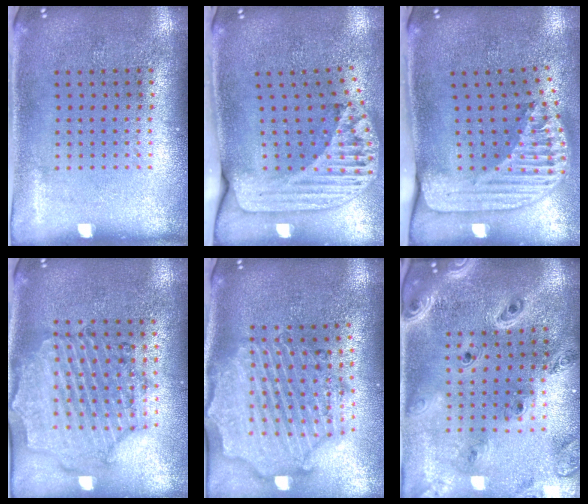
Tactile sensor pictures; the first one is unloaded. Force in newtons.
{"total": 2.4, "press": 1.7, "slide": 1.7}
{"total": 2.6, "press": 1.8, "slide": 1.8}
{"total": 1.6, "press": 1.6, "slide": 0.3}
{"total": 3.2, "press": 2.8, "slide": 1.6}
{"total": 2.3, "press": 2.1, "slide": 1.0}